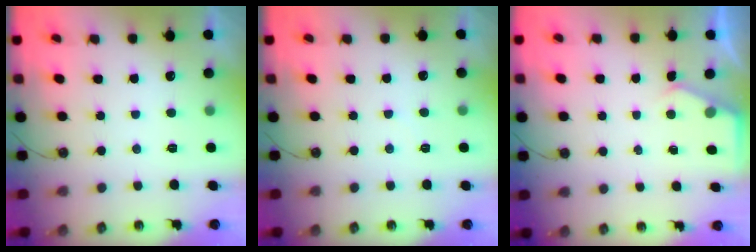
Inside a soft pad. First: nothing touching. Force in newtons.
{"total": 3.3, "press": 3.3, "slide": 0.5}
{"total": 3.4, "press": 3.4, "slide": 0.4}